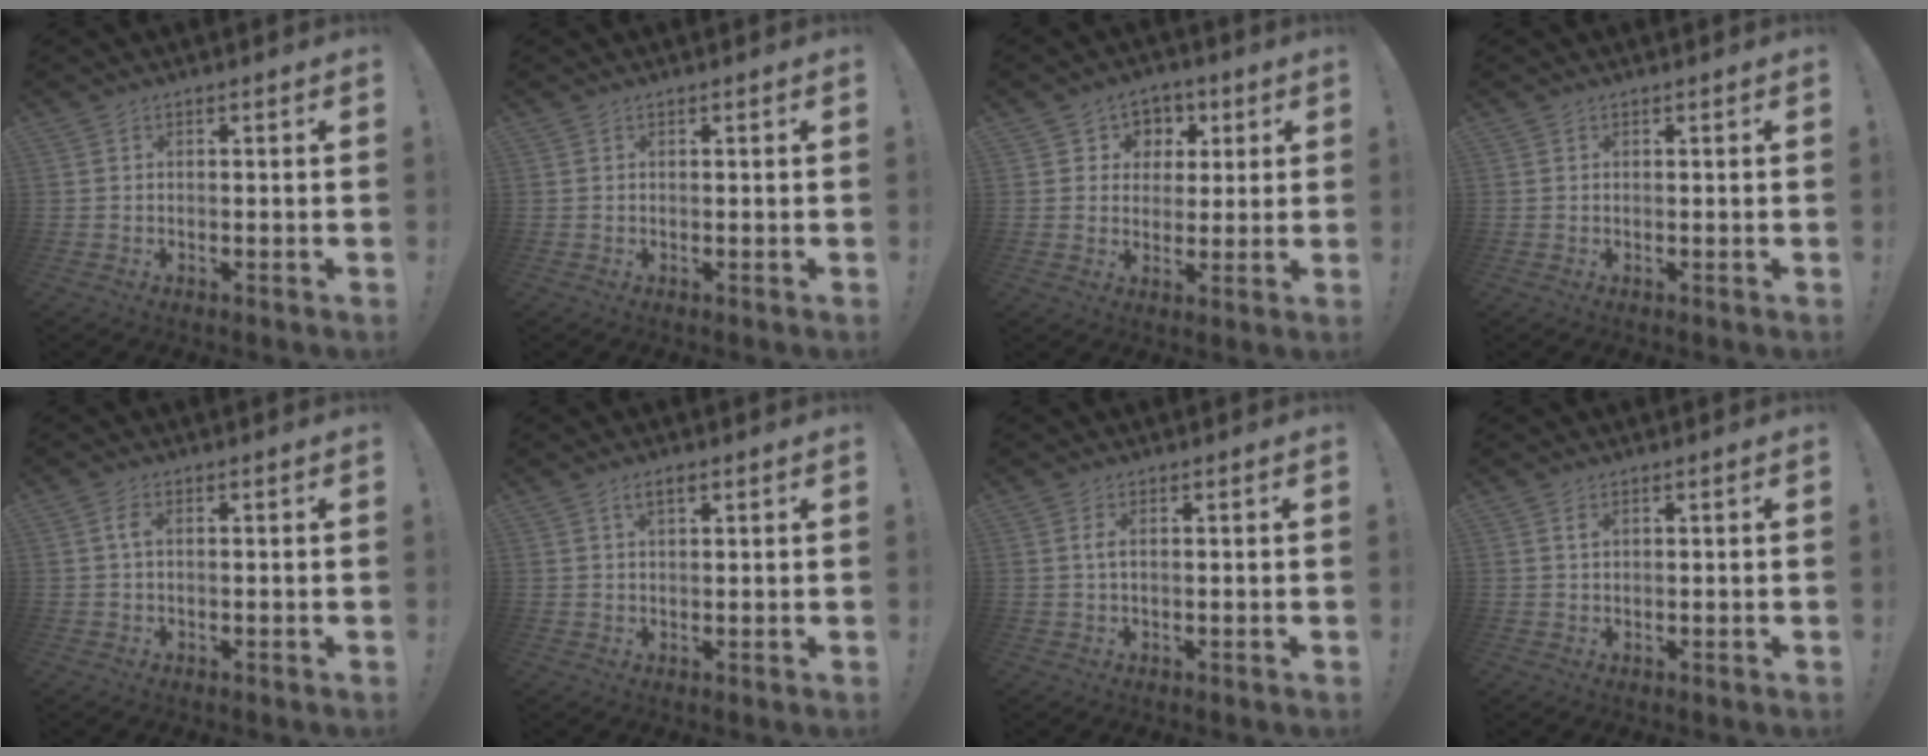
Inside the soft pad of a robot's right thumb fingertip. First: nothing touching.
{"total": 0.0}
{"total": 6.3, "force": [1.0, 6.1, 1.0], "torque": [-0.012, -0.007, 0.024]}
{"total": 0.0}
{"total": 2.3, "force": [0.2, 1.1, 2.0], "torque": [-0.040, 0.009, 0.003]}
{"total": 2.8, "force": [1.4, 1.2, 2.1], "torque": [-0.036, 0.000, 0.022]}
{"total": 1.8, "force": [0.3, 0.5, 1.7], "torque": [-0.035, 0.003, 0.005]}
{"total": 1.1, "force": [0.7, 0.6, 0.7], "torque": [-0.007, -0.001, 0.012]}